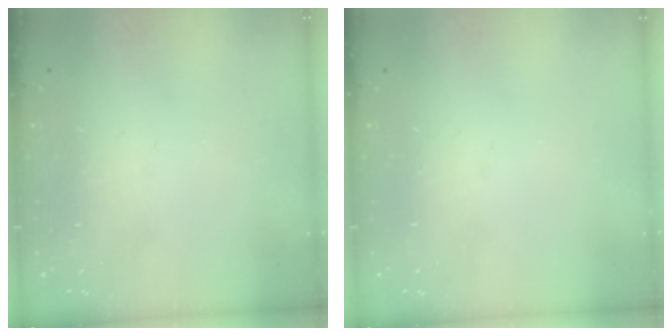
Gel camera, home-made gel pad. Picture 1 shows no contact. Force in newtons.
{"total": 0.0}